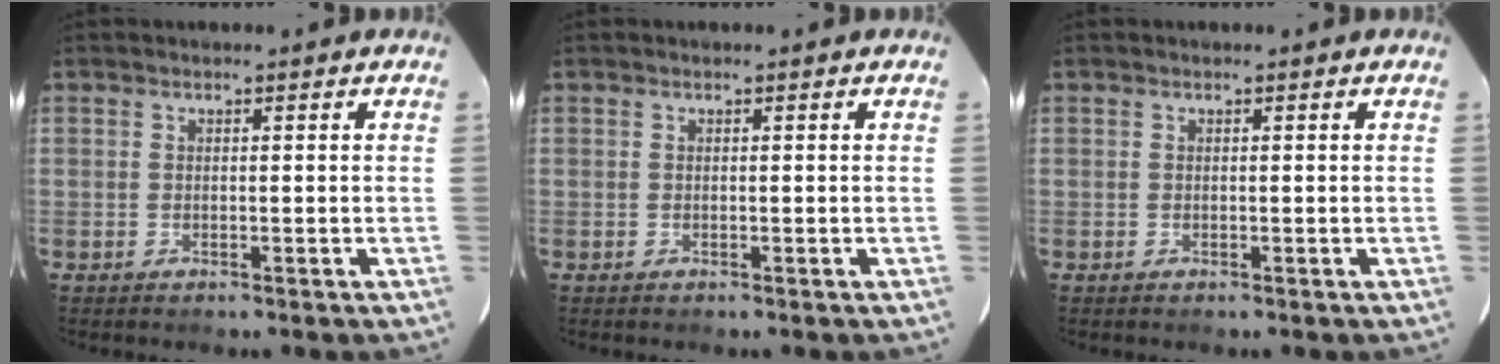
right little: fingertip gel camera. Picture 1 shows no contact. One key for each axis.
{"total": 0.0}
{"total": 0.0}